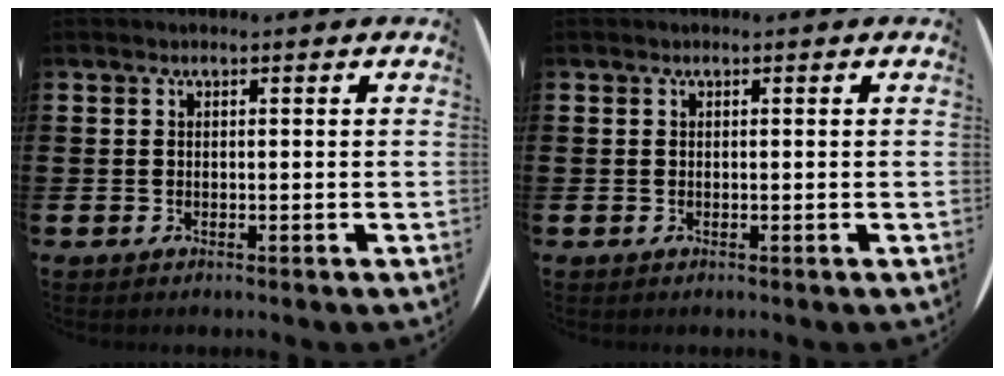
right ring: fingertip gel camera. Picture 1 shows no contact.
{"total": 0.0}